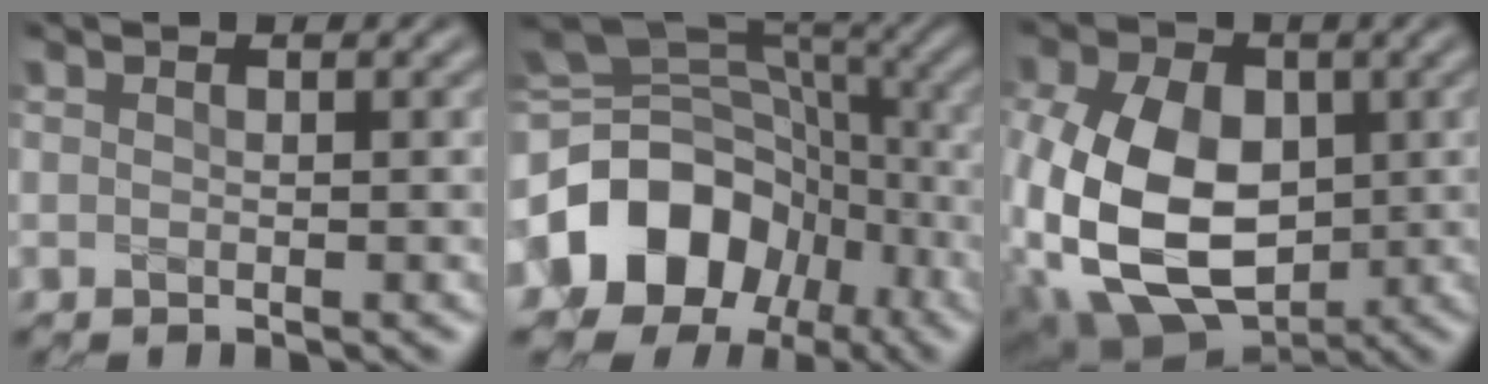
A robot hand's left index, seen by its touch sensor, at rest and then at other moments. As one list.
[{"total": 15.1, "force": [-4.9, 12.0, 7.7], "torque": [-0.150, -0.009, -0.087]}, {"total": 12.9, "force": [-1.4, 9.0, 9.0], "torque": [-0.191, -0.022, -0.020]}]